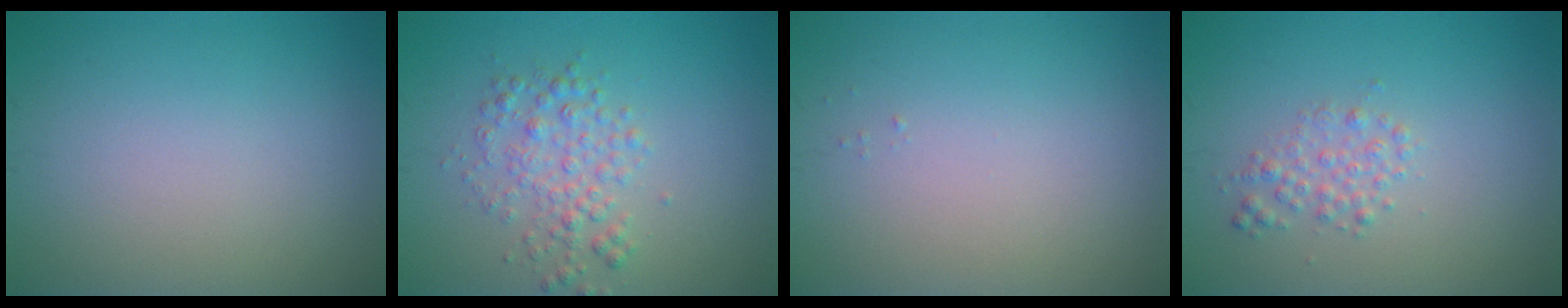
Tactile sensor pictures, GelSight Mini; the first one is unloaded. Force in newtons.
{"total": 2.9, "press": 2.9, "slide": 0.0}
{"total": 0.0}
{"total": 1.7, "press": 1.7, "slide": 0.0}